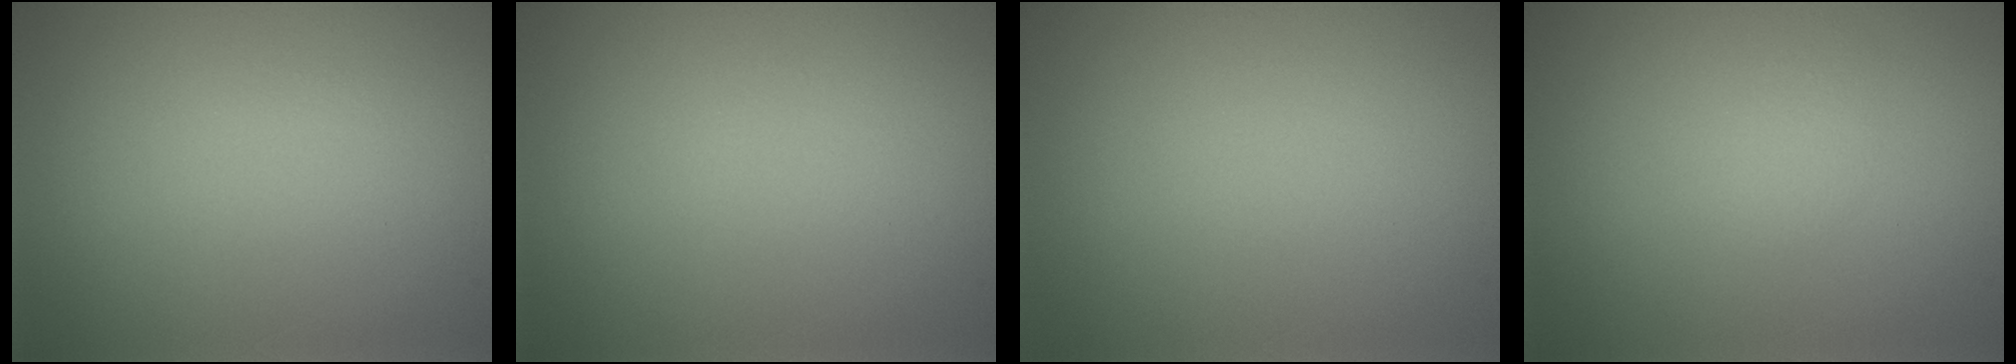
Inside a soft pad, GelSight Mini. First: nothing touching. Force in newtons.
{"total": 0.0}
{"total": 0.0}
{"total": 0.8, "press": 0.8, "slide": 0.0}